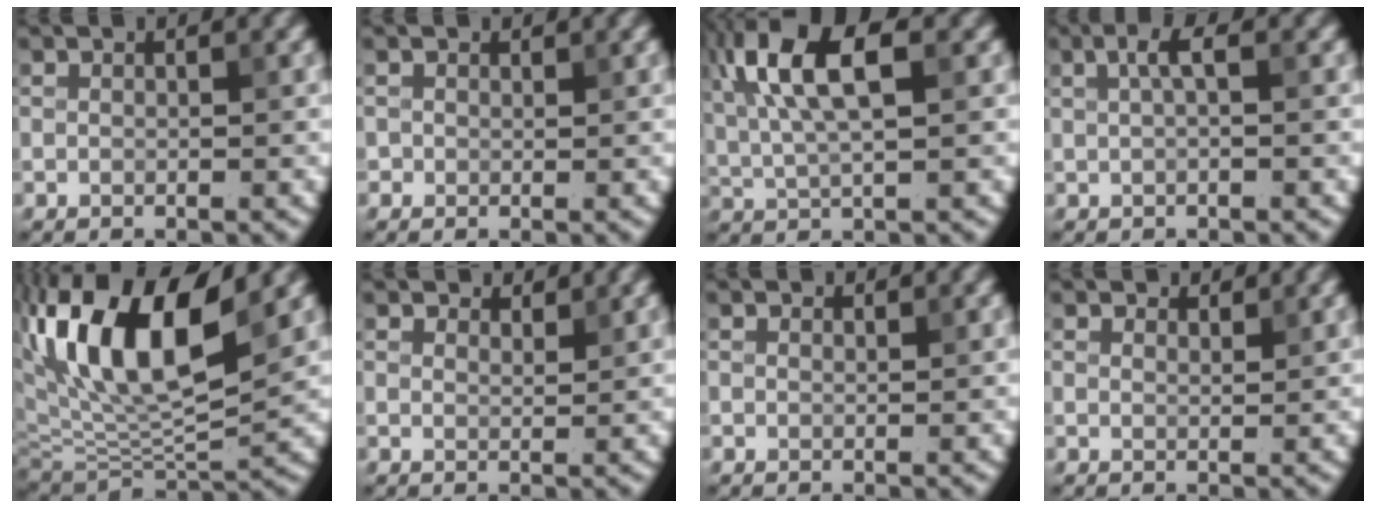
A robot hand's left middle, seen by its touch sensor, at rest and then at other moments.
{"total": 0.7, "force": [0.2, 0.6, 0.0], "torque": [0.003, -0.001, 0.001]}
{"total": 9.2, "force": [3.3, 3.4, 7.9], "torque": [-0.161, 0.023, 0.052]}
{"total": 1.8, "force": [0.5, 0.4, 1.7], "torque": [-0.031, 0.007, 0.008]}
{"total": 11.9, "force": [4.5, 4.7, 10.0], "torque": [-0.178, 0.006, 0.084]}
{"total": 2.2, "force": [2.1, 0.6, 0.4], "torque": [-0.011, 0.002, 0.026]}
{"total": 0.7, "force": [0.6, 0.3, 0.0], "torque": [0.002, -0.001, 0.009]}
{"total": 1.8, "force": [1.7, 0.6, 0.3], "torque": [-0.011, 0.001, 0.021]}